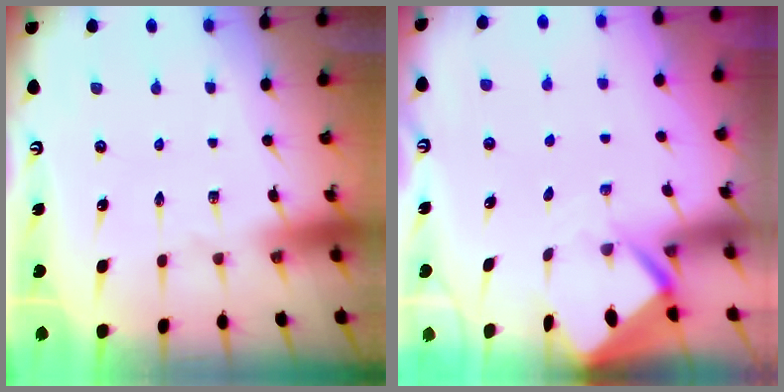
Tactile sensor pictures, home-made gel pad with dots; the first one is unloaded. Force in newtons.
{"total": 2.8, "press": 2.8, "slide": 0.1}